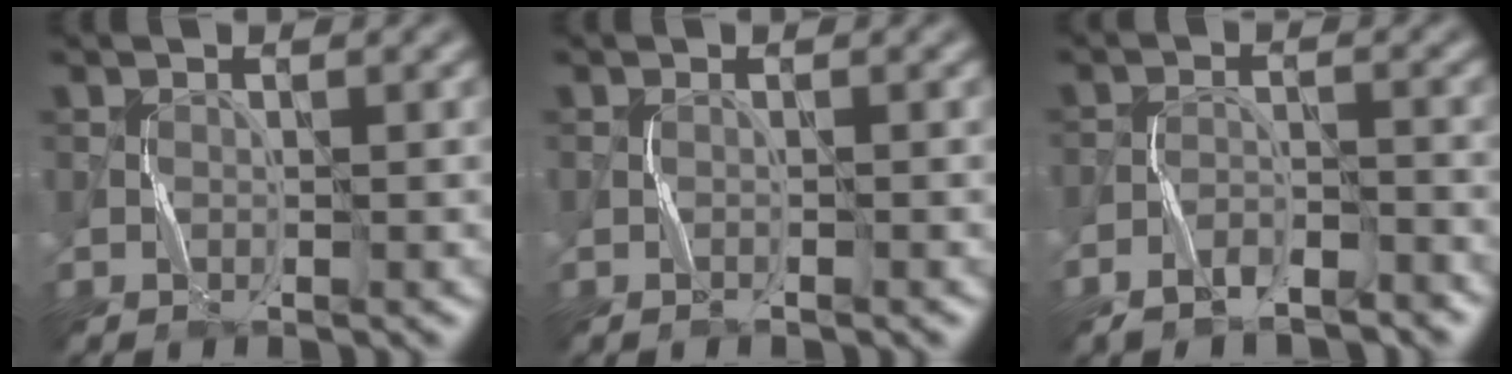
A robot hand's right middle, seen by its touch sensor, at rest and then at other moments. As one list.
[{"total": 0.5, "force": [-0.4, -0.2, 0.3], "torque": [-0.006, 0.002, -0.006]}, {"total": 3.9, "force": [-3.3, 1.2, 1.6], "torque": [-0.025, -0.002, -0.059]}]